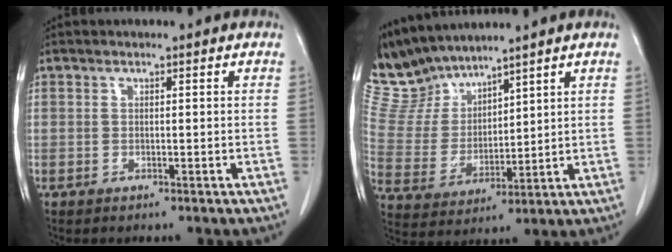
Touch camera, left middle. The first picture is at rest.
{"total": 9.1, "force": [9.0, 1.4, 0.6], "torque": [-0.036, 0.009, 0.207]}